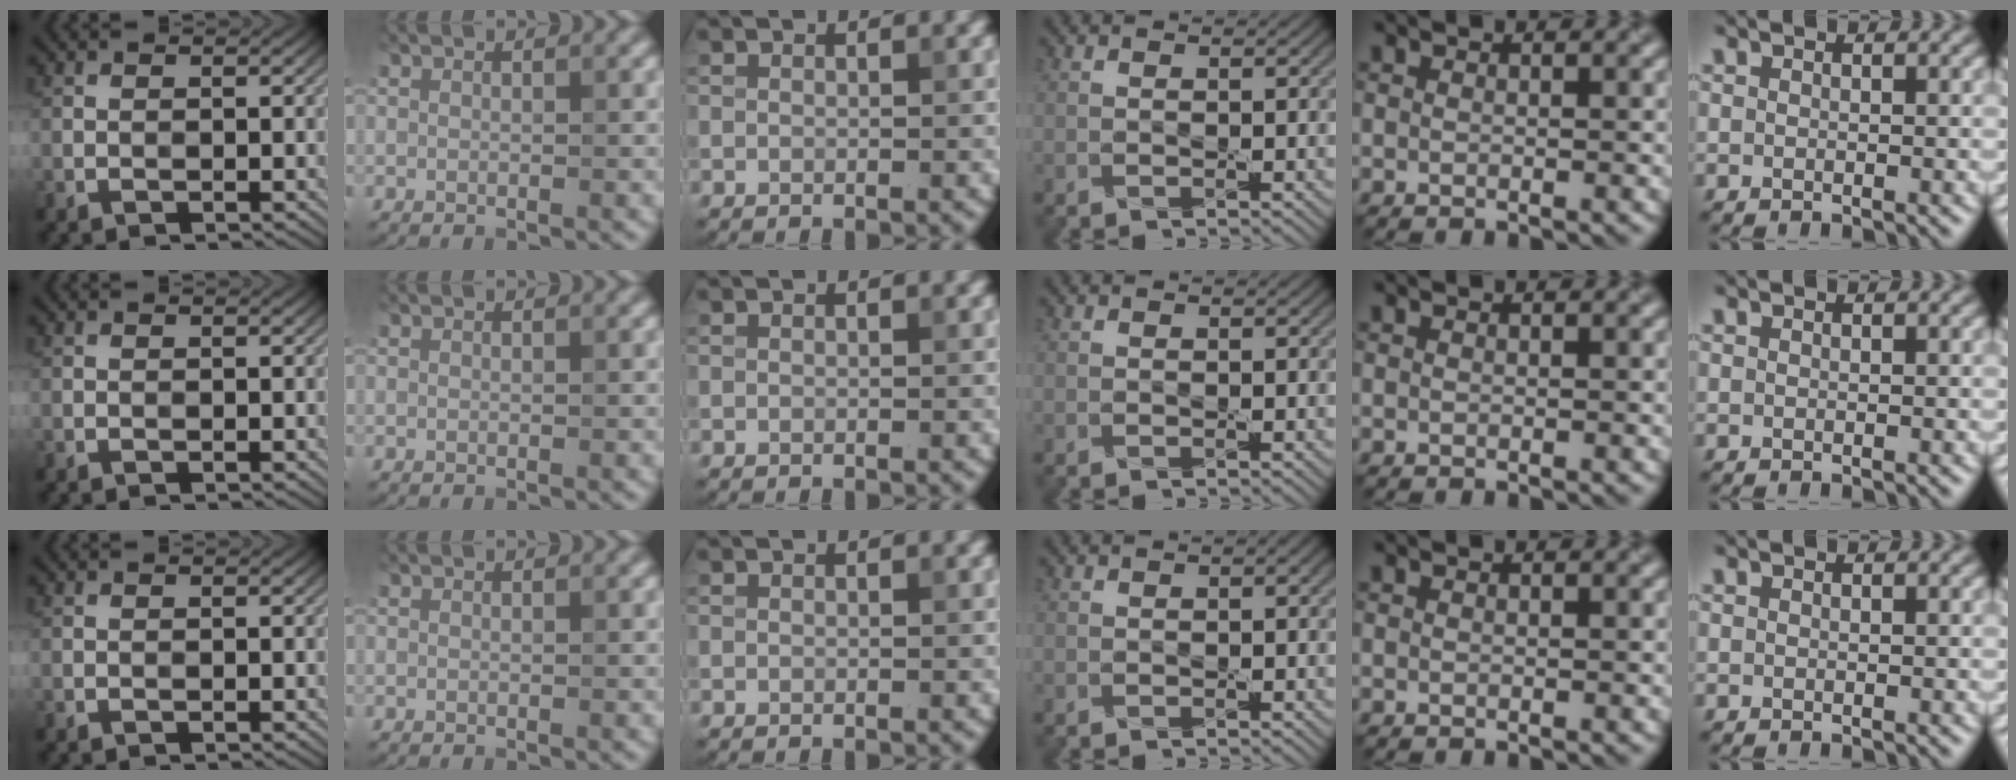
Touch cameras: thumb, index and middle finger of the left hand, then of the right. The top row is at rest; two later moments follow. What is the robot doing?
{"motion": "pour", "object": "sugar"}